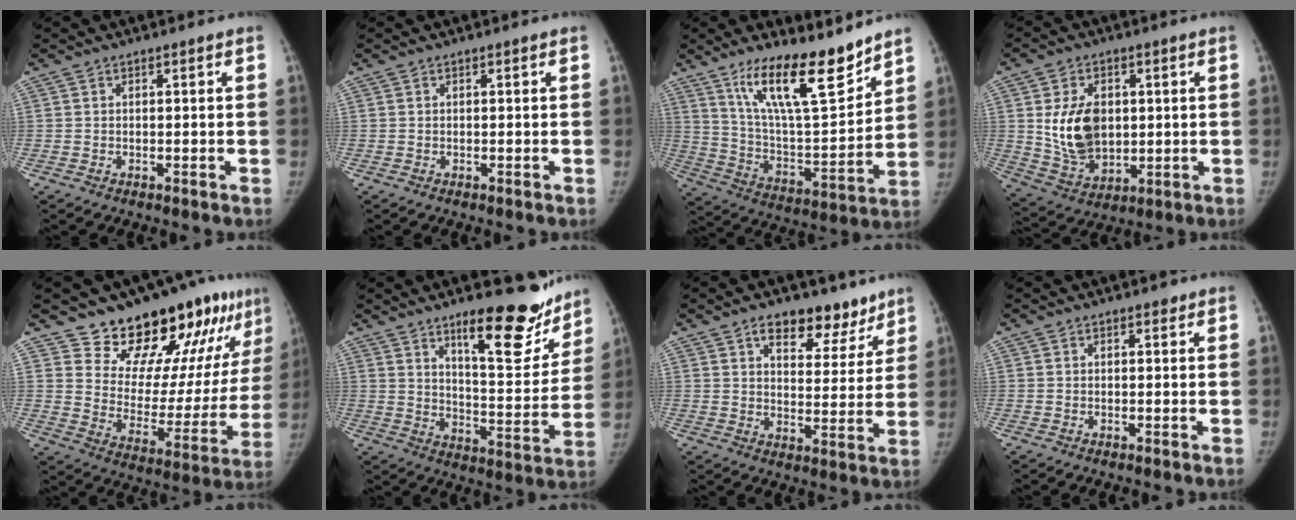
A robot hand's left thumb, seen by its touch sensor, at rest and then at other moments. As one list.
[{"total": 0.0}, {"total": 18.9, "force": [13.3, 5.1, 12.4], "torque": [-0.175, -0.084, 0.236]}, {"total": 12.7, "force": [1.7, 8.9, 9.0], "torque": [-0.126, -0.018, 0.045]}, {"total": 21.6, "force": [16.5, 8.9, 10.8], "torque": [-0.106, -0.110, 0.239]}, {"total": 18.1, "force": [12.5, 5.9, 11.7], "torque": [-0.105, -0.097, 0.183]}, {"total": 11.6, "force": [8.0, 6.2, 5.6], "torque": [-0.031, -0.041, 0.118]}, {"total": 0.6, "force": [0.4, 0.4, 0.2], "torque": [0.000, -0.002, 0.001]}]